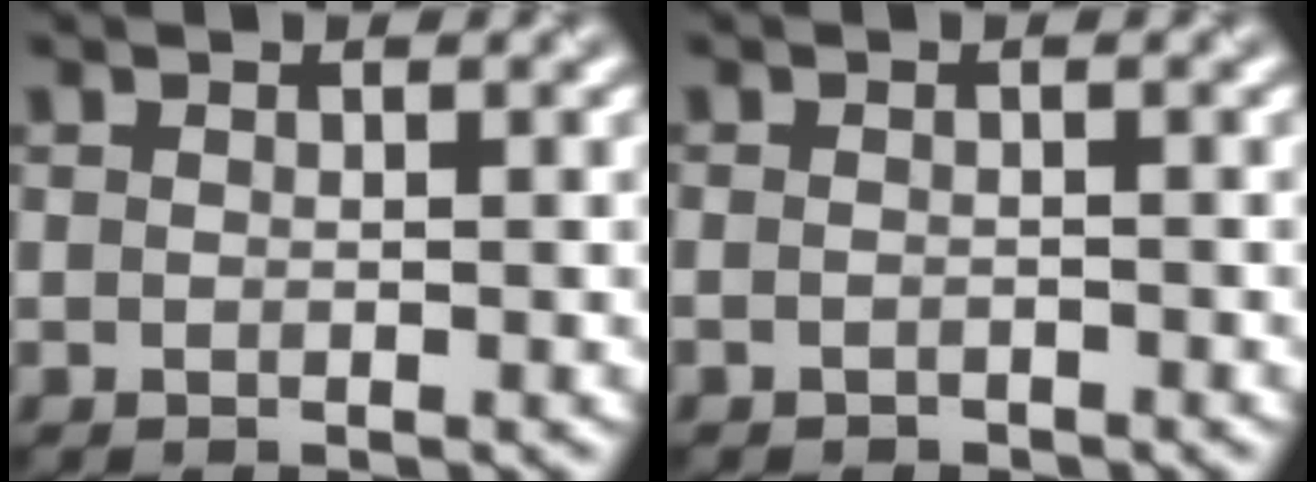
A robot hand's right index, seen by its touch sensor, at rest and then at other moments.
{"total": 0.8, "force": [-0.8, 0.1, 0.1], "torque": [-0.003, -0.005, -0.013]}